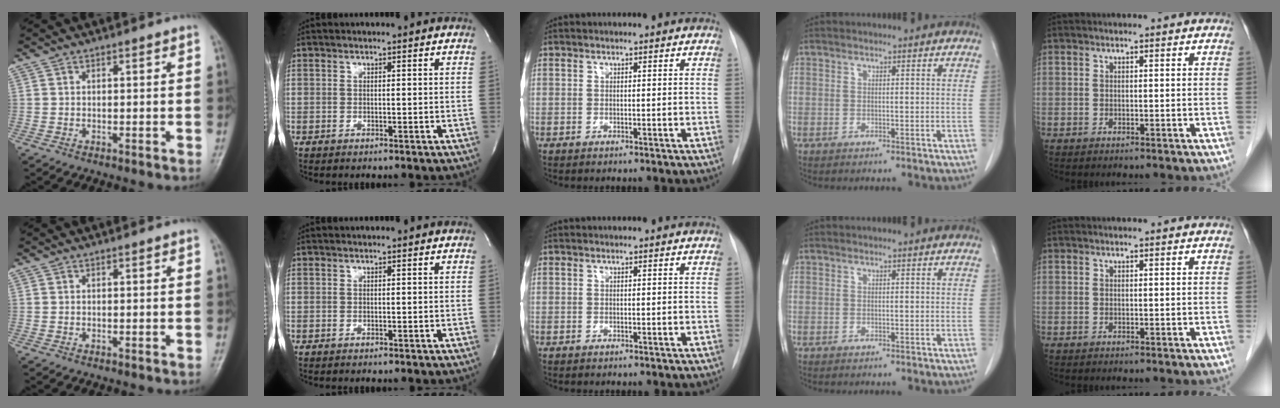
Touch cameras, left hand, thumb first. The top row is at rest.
{}